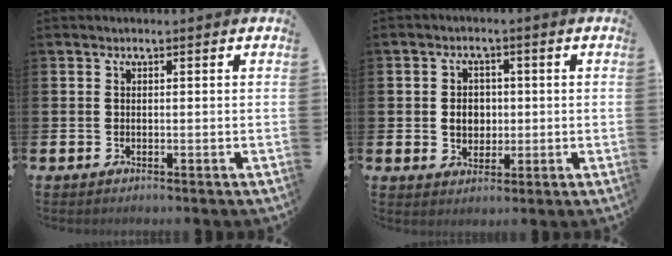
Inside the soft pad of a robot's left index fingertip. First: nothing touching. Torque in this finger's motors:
{"motor_torque": [0.11, -0.01, 0.09, 0.07]}